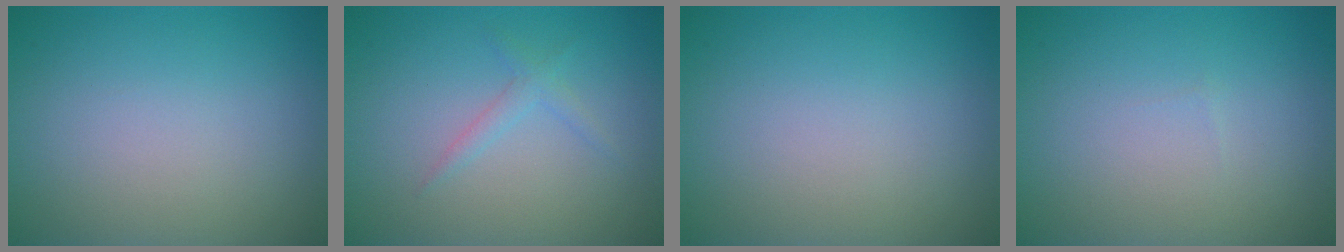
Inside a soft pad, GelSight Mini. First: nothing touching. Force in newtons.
{"total": 1.3, "press": 1.2, "slide": 0.1}
{"total": 0.0}
{"total": 0.0}